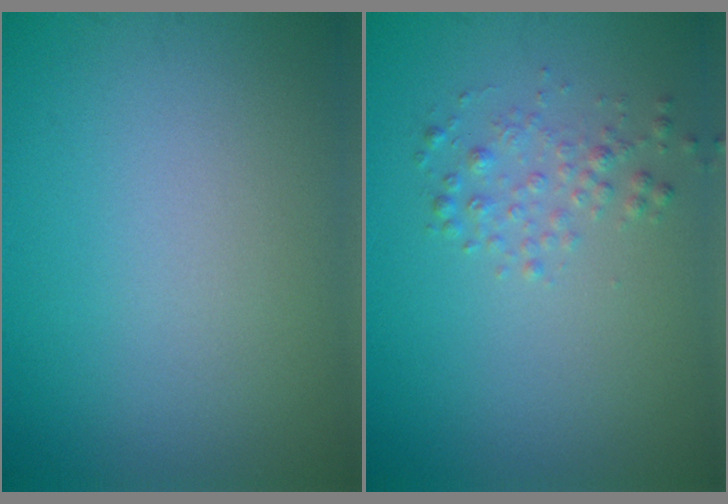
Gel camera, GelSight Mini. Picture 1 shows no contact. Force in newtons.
{"total": 1.6, "press": 1.6, "slide": 0.0}